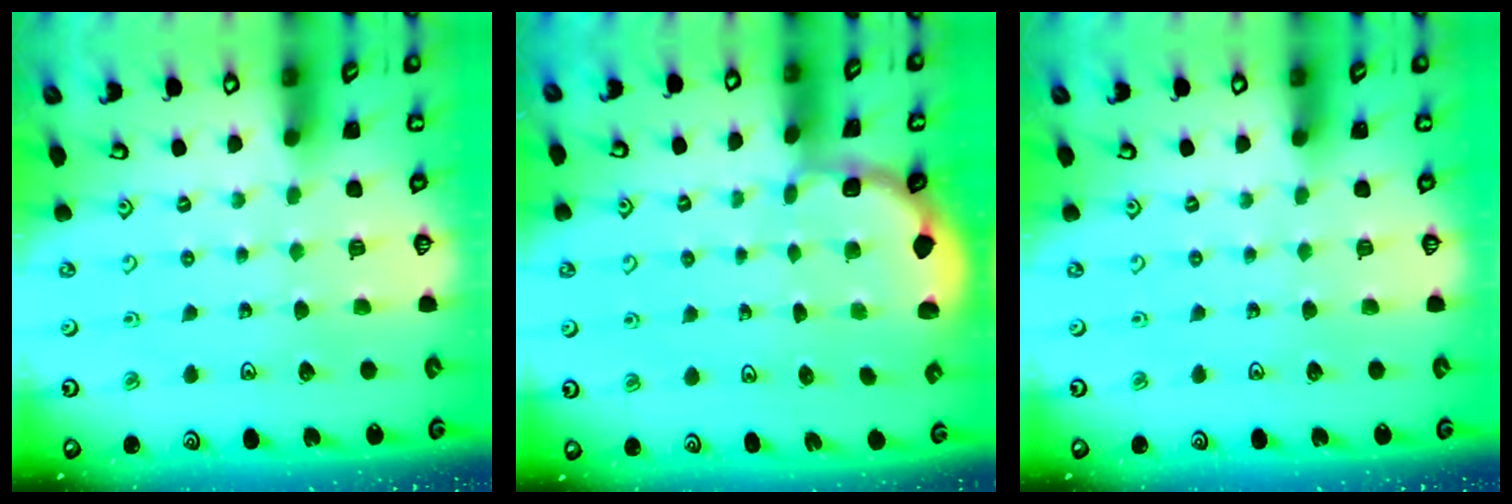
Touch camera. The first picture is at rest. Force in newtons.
{"total": 1.9, "press": 1.7, "slide": 0.7}
{"total": 0.0}